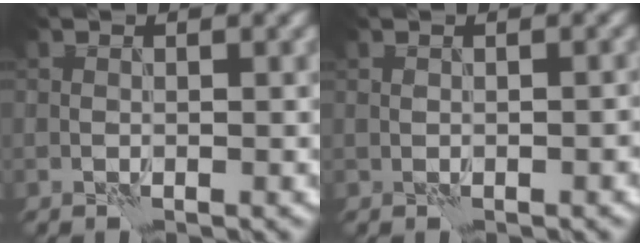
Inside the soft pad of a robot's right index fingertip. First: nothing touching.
{"total": 0.6, "force": [-0.4, 0.1, 0.4], "torque": [-0.006, 0.004, -0.005]}